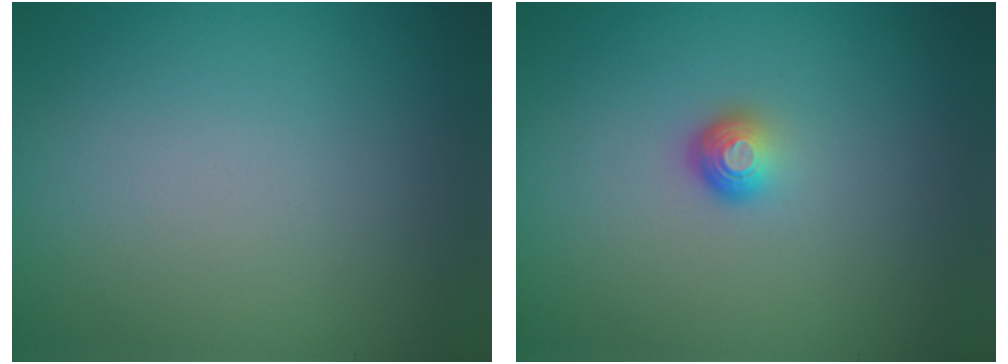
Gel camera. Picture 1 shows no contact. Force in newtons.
{"total": 1.7, "press": 1.2, "slide": 1.2}